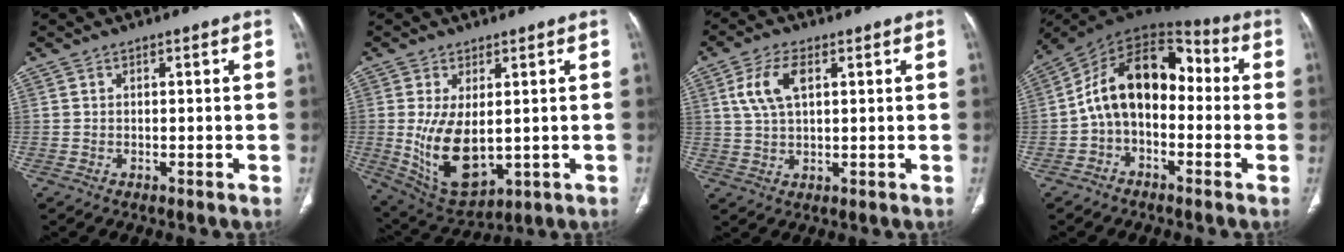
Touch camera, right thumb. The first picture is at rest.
{"total": 12.4, "force": [-0.5, 6.6, 10.5], "torque": [-0.185, -0.017, 0.020]}
{"total": 7.3, "force": [2.4, 3.7, 5.8], "torque": [-0.125, 0.003, 0.051]}
{"total": 14.6, "force": [-1.2, 9.5, 11.1], "torque": [-0.161, 0.059, -0.035]}